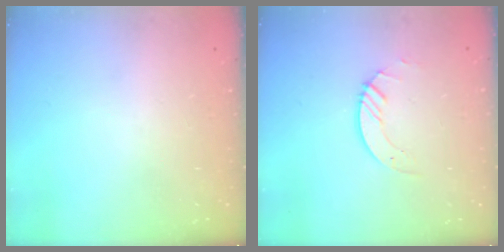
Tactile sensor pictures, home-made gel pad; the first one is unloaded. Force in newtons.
{"total": 3.7, "press": 3.6, "slide": 0.4}